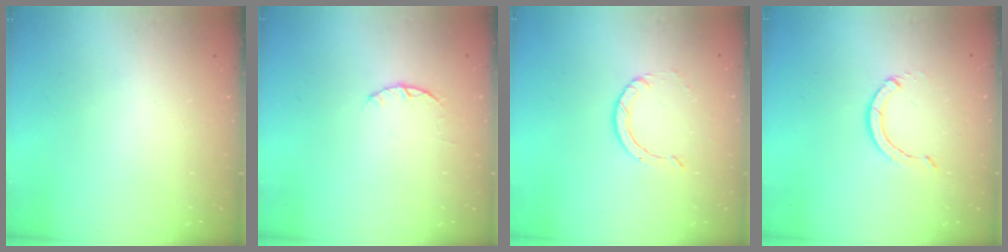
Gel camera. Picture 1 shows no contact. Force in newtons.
{"total": 2.3, "press": 2.3, "slide": 0.4}
{"total": 2.2, "press": 2.2, "slide": 0.2}
{"total": 4.1, "press": 4.0, "slide": 0.5}